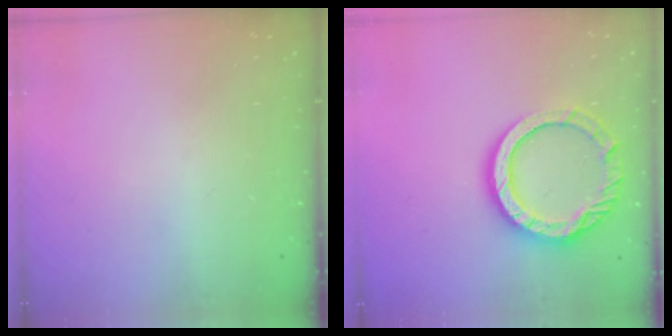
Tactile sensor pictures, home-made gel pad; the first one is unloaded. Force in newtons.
{"total": 13.9, "press": 13.9, "slide": 1.0}